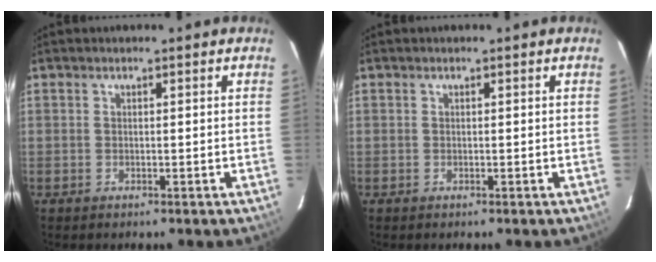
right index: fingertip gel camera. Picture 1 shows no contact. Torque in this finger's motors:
{"motor_torque": [0.00, 0.00, 0.00, 0.00]}